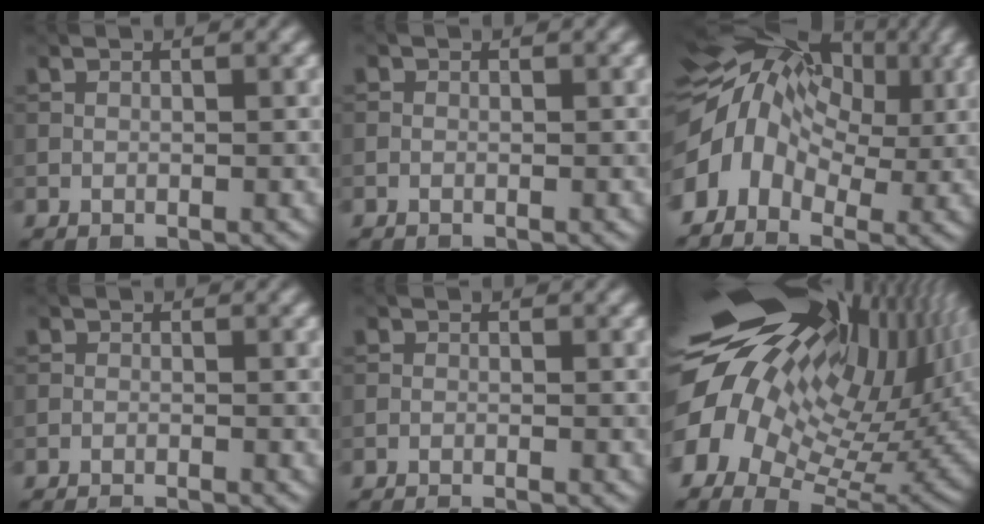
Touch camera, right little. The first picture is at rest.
{"total": 0.9, "force": [-0.8, 0.1, -0.4], "torque": [0.013, -0.007, -0.011]}
{"total": 12.1, "force": [0.1, 9.0, 8.2], "torque": [-0.133, 0.007, 0.001]}
{"total": 2.4, "force": [-2.4, 0.1, 0.3], "torque": [0.002, -0.005, -0.034]}
{"total": 2.1, "force": [-2.1, 0.1, 0.2], "torque": [0.007, -0.007, -0.029]}
{"total": 21.2, "force": [6.1, 12.1, 16.3], "torque": [-0.302, 0.003, 0.128]}